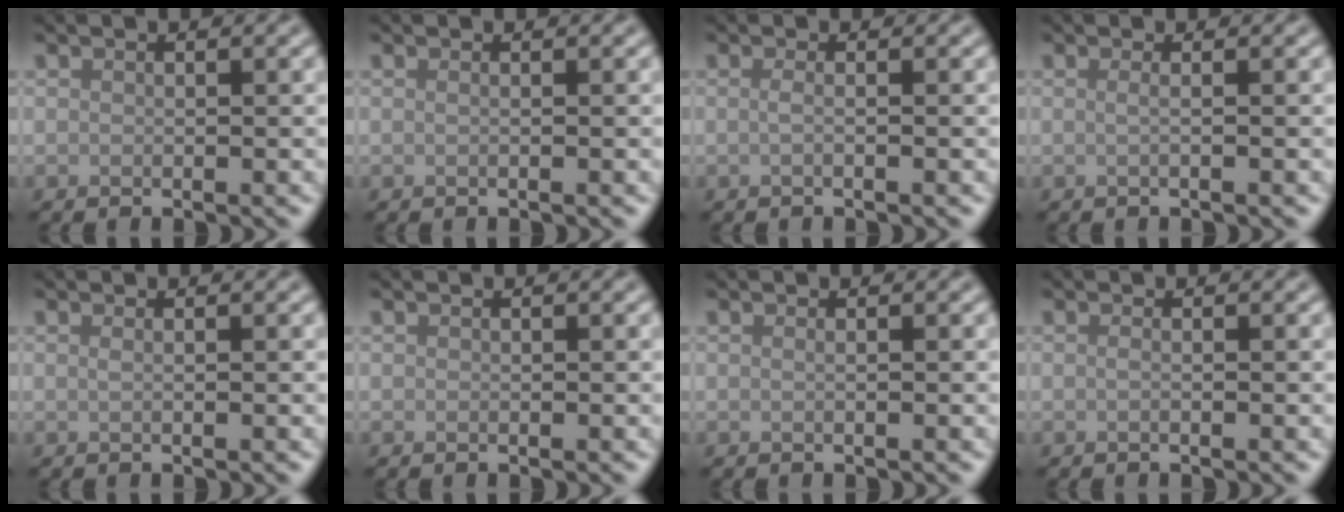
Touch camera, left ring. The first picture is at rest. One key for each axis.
{"total": 0.6, "fx": 0.1, "fy": 0.3, "fz": 0.5, "tx": -0.006, "ty": -0.001, "tz": -0.005}
{"total": 1.2, "fx": -0.1, "fy": 0.5, "fz": 1.1, "tx": -0.015, "ty": -0.003, "tz": -0.008}
{"total": 1.3, "fx": 0.1, "fy": 0.6, "fz": 1.2, "tx": -0.015, "ty": -0.007, "tz": -0.014}
{"total": 0.8, "fx": 0.2, "fy": 0.3, "fz": 0.7, "tx": -0.008, "ty": 0.000, "tz": -0.002}
{"total": 0.0}
{"total": 0.7, "fx": 0.1, "fy": 0.3, "fz": 0.6, "tx": -0.008, "ty": -0.002, "tz": -0.006}
{"total": 0.7, "fx": -0.1, "fy": 0.3, "fz": 0.6, "tx": -0.009, "ty": -0.002, "tz": -0.005}